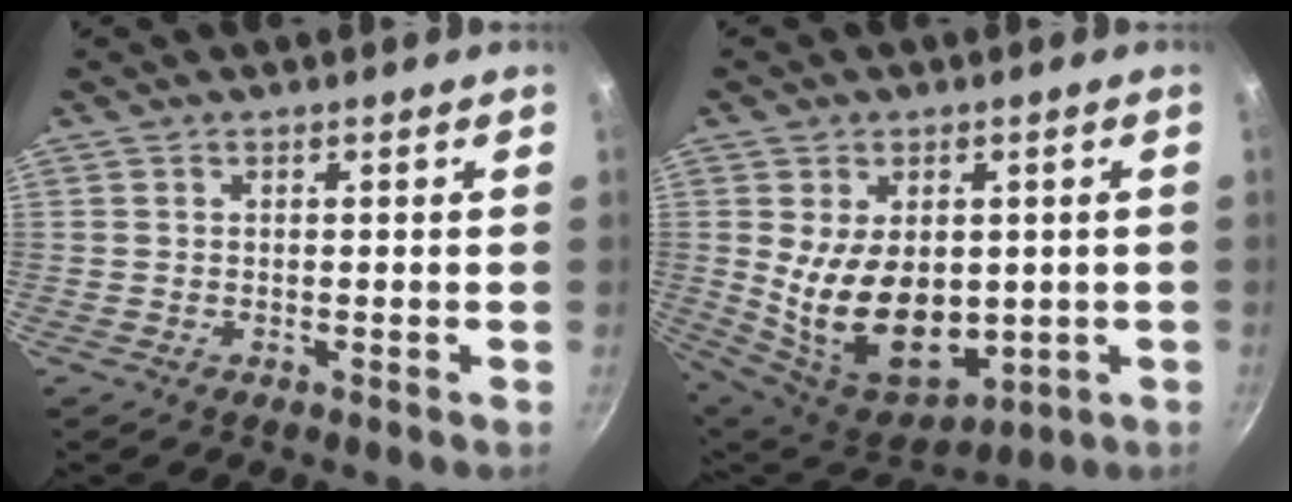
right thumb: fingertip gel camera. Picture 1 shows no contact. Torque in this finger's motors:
{"motor_torque": [-0.35, 1.93, -0.01, 0.10, 0.20]}